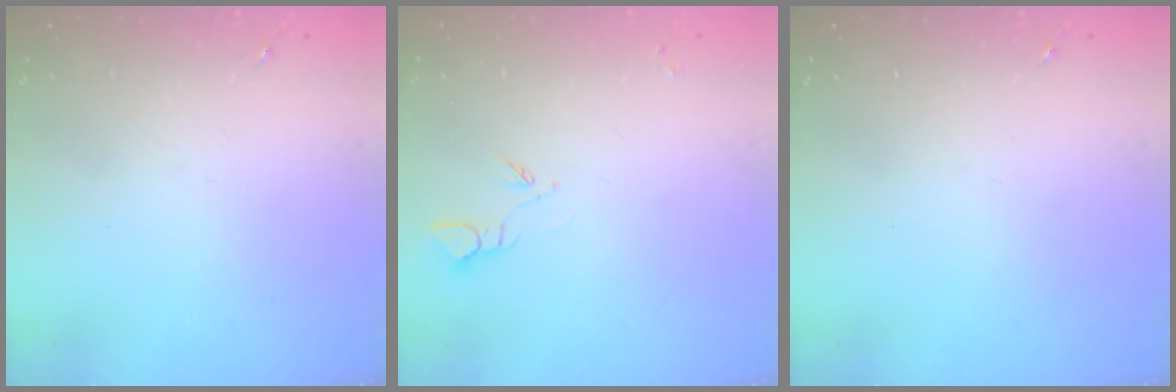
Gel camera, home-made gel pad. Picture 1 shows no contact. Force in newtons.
{"total": 3.6, "press": 3.5, "slide": 0.4}
{"total": 0.0}